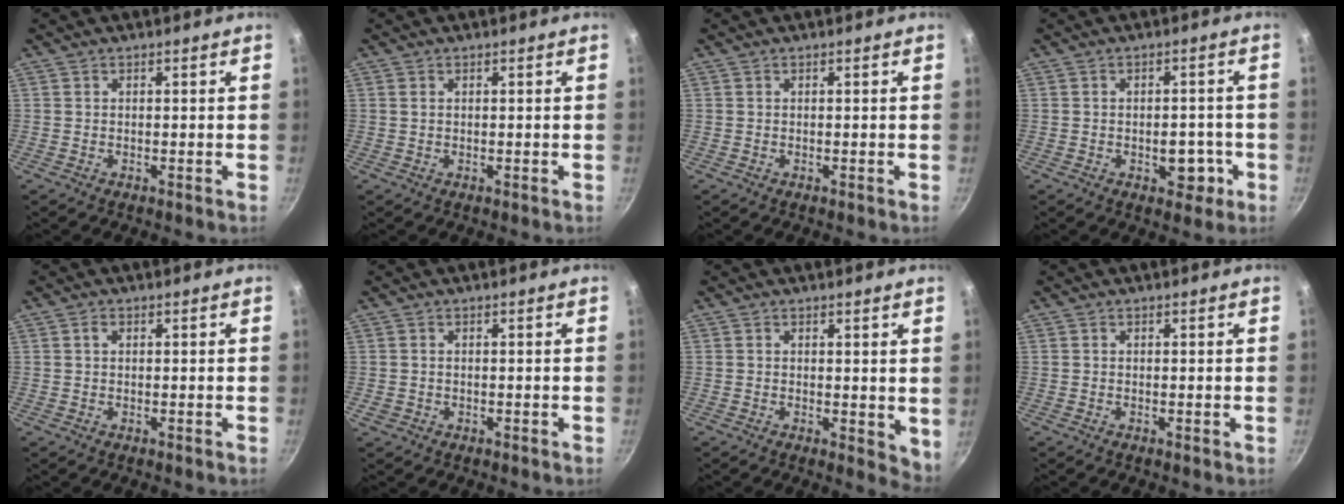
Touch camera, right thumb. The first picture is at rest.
{"total": 0.7, "force": [0.2, 0.5, 0.3], "torque": [-0.006, 0.002, 0.004]}
{"total": 0.0}
{"total": 5.7, "force": [-1.8, 3.6, 4.0], "torque": [-0.025, 0.013, -0.018]}
{"total": 1.2, "force": [0.4, 0.8, 0.8], "torque": [-0.012, 0.005, 0.005]}
{"total": 0.9, "force": [-0.2, 0.8, 0.4], "torque": [-0.005, 0.001, -0.003]}
{"total": 4.3, "force": [1.0, 2.4, 3.4], "torque": [-0.036, -0.004, 0.015]}
{"total": 0.0}